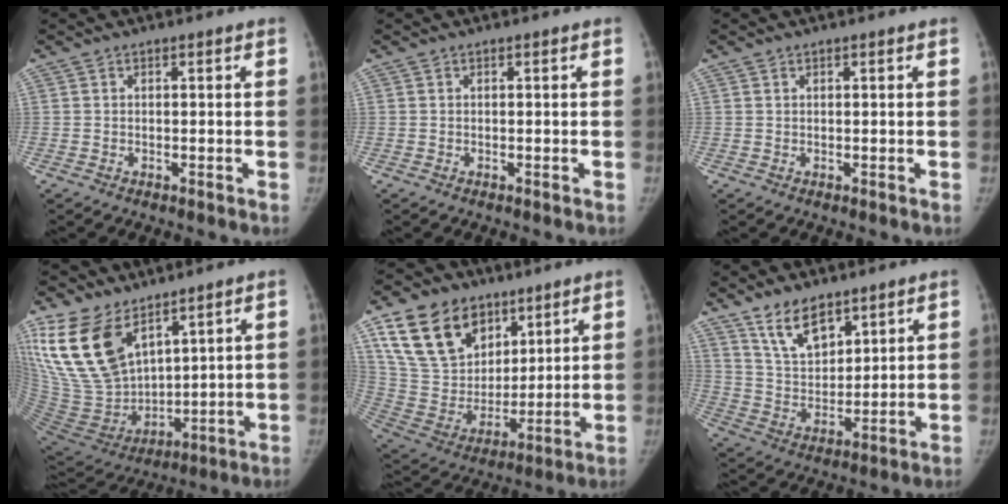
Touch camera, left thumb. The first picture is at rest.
{"total": 0.0}
{"total": 0.0}
{"total": 19.3, "force": [11.0, 10.6, 11.7], "torque": [-0.219, -0.058, 0.231]}
{"total": 20.9, "force": [11.2, 14.5, 10.1], "torque": [-0.161, -0.035, 0.215]}
{"total": 10.4, "force": [7.1, 5.3, 5.4], "torque": [-0.070, -0.046, 0.141]}